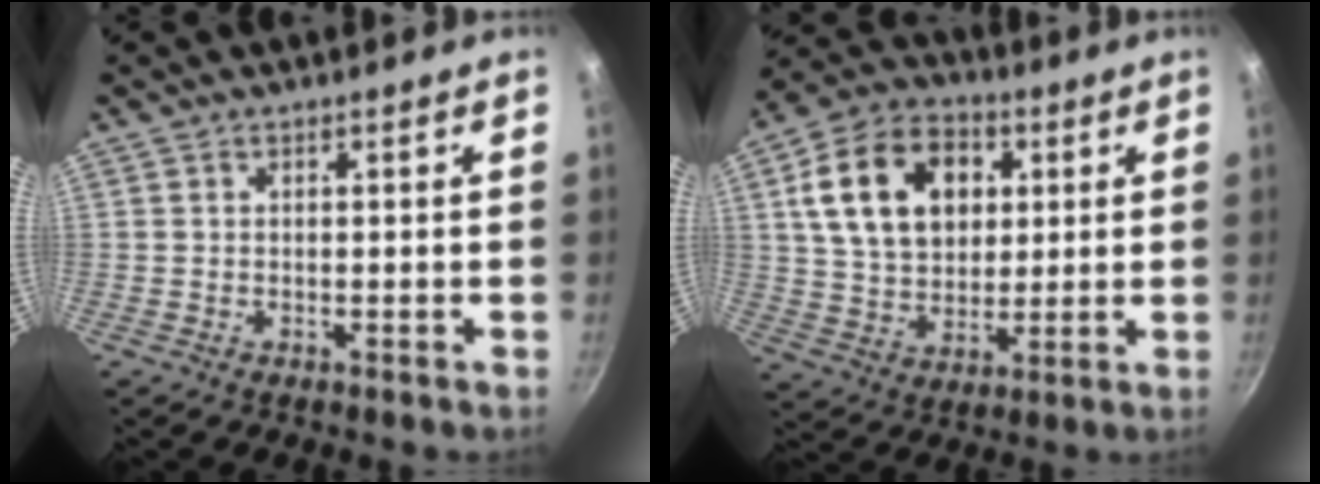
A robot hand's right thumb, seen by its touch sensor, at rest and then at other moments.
{"total": 17.9, "force": [4.6, 12.9, 11.5], "torque": [-0.174, 0.005, 0.076]}